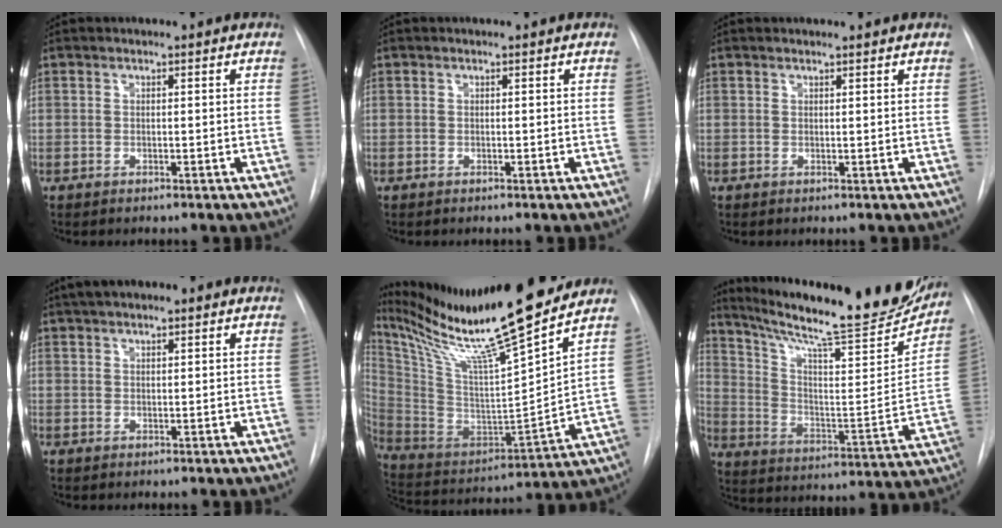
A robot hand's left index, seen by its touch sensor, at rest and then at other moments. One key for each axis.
{"total": 0.0}
{"total": 1.6, "fx": 1.5, "fy": -0.1, "fz": 0.2, "tx": -0.009, "ty": 0.005, "tz": 0.022}
{"total": 4.1, "fx": 2.8, "fy": 1.3, "fz": 2.7, "tx": -0.046, "ty": 0.023, "tz": 0.045}
{"total": 24.5, "fx": 20.1, "fy": -1.0, "fz": 14.0, "tx": -0.254, "ty": -0.034, "tz": 0.345}
{"total": 27.5, "fx": 23.6, "fy": 3.0, "fz": 13.7, "tx": -0.218, "ty": -0.067, "tz": 0.332}